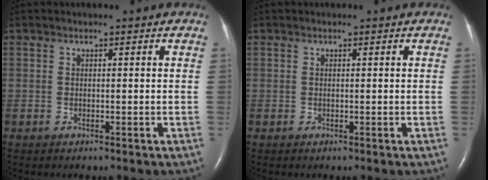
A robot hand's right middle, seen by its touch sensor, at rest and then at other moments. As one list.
[{"total": 0.0}]